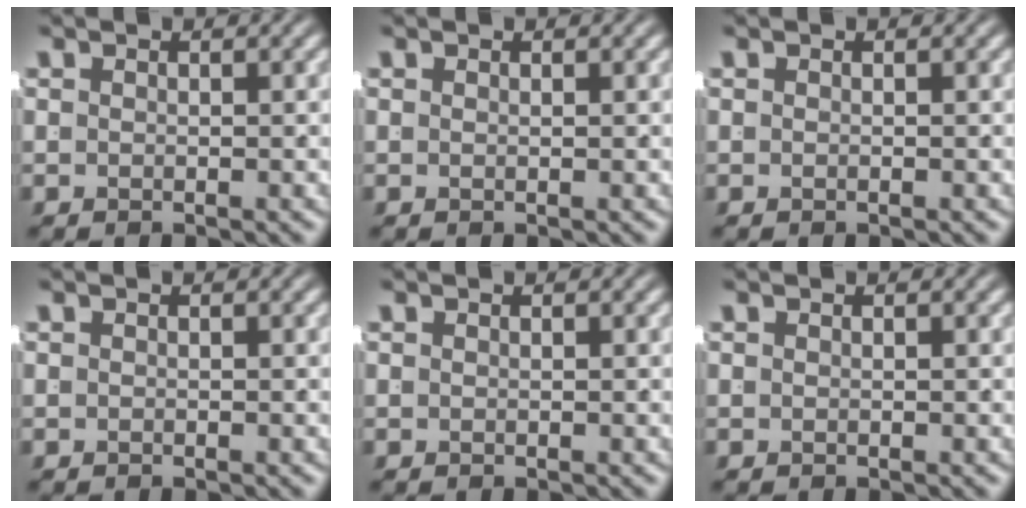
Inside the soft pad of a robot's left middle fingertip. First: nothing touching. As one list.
[{"total": 0.6, "force": [0.0, -0.5, 0.2], "torque": [-0.003, -0.004, 0.002]}, {"total": 0.0}, {"total": 0.0}, {"total": 0.0}, {"total": 0.0}]